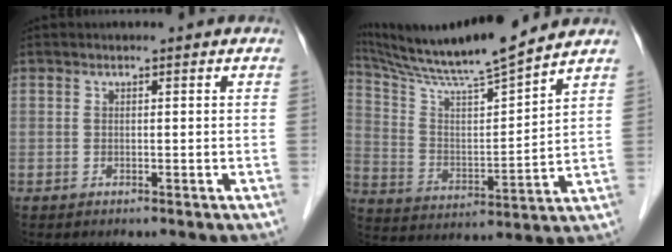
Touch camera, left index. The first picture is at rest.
{"total": 16.1, "force": [14.6, -0.8, 6.6], "torque": [-0.129, -0.001, 0.255]}